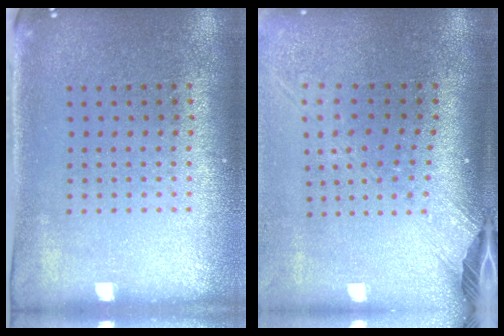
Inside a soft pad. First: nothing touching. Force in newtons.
{"total": 2.6, "press": 1.9, "slide": 1.8}